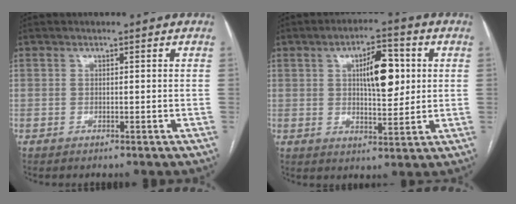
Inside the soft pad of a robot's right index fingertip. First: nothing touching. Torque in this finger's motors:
{"motor_torque": [0.53, 0.32, 0.21, 0.07]}